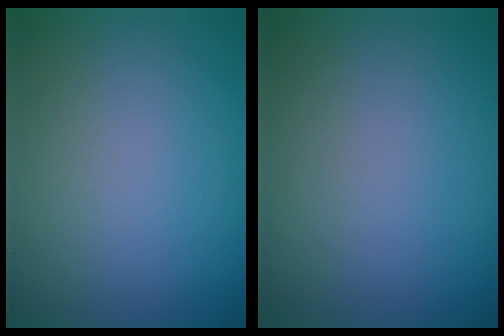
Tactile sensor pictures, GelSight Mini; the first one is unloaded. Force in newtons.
{"total": 0.0}